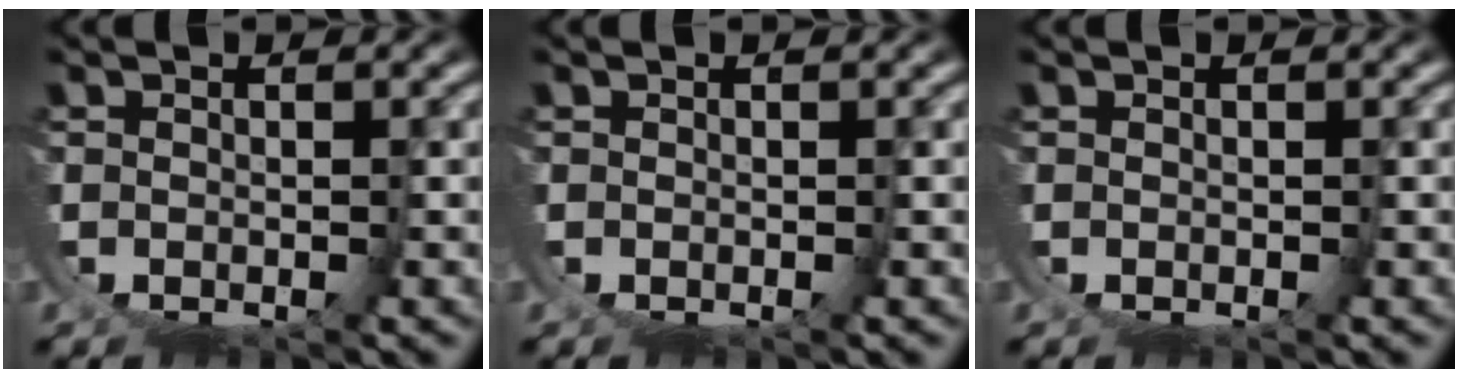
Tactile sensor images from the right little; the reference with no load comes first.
{"total": 0.0}
{"total": 0.0}